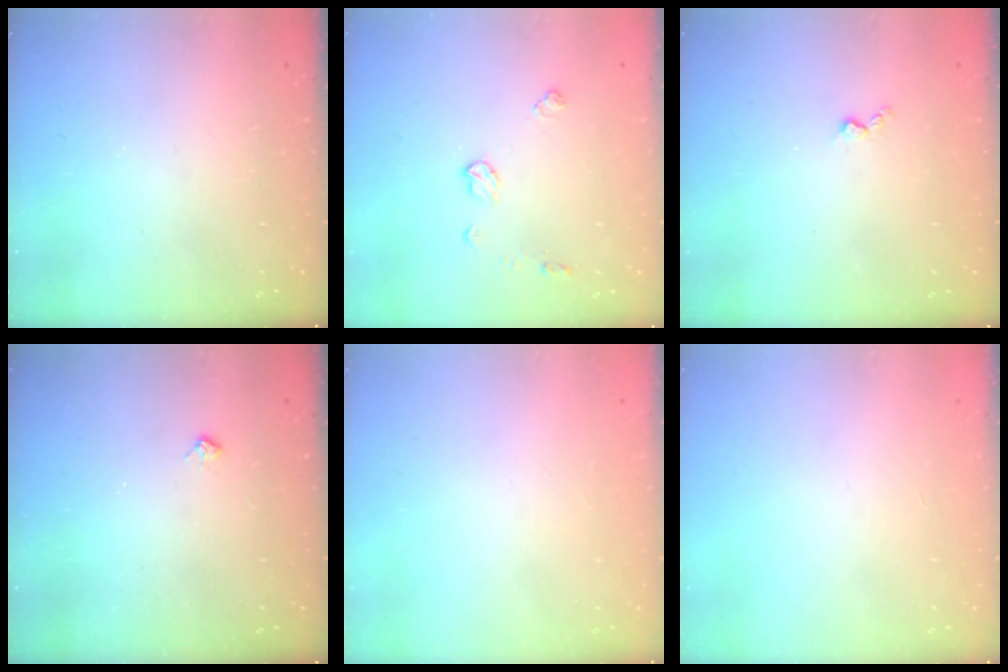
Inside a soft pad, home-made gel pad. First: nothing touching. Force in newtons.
{"total": 6.8, "press": 6.8, "slide": 0.5}
{"total": 2.9, "press": 2.9, "slide": 0.5}
{"total": 6.2, "press": 6.1, "slide": 0.7}
{"total": 0.0}
{"total": 0.0}